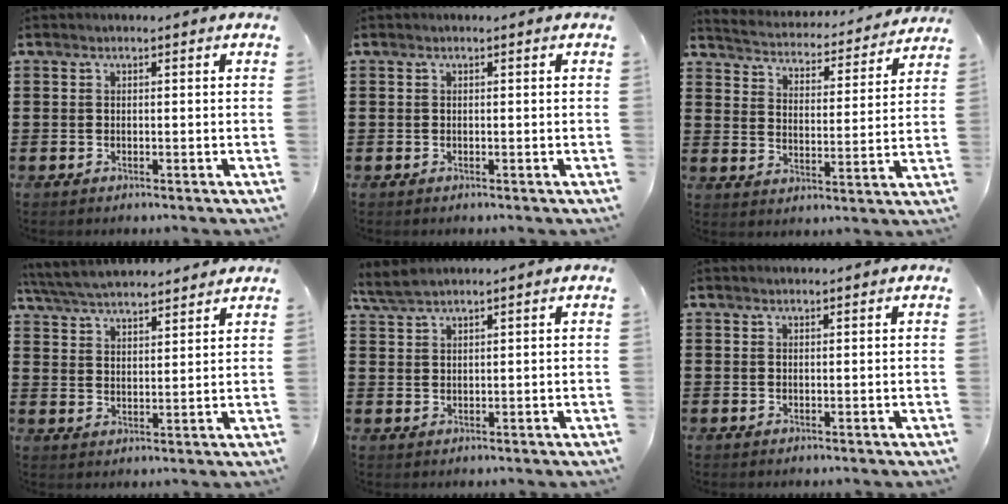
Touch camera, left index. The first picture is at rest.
{"total": 0.0}
{"total": 3.4, "force": [3.4, -0.1, -0.1], "torque": [-0.022, -0.036, 0.051]}
{"total": 5.3, "force": [5.1, 0.6, 1.4], "torque": [-0.047, -0.018, 0.092]}
{"total": 2.8, "force": [2.3, 0.3, 1.5], "torque": [-0.036, 0.001, 0.045]}
{"total": 0.6, "force": [0.5, 0.0, 0.3], "torque": [-0.006, -0.002, 0.011]}